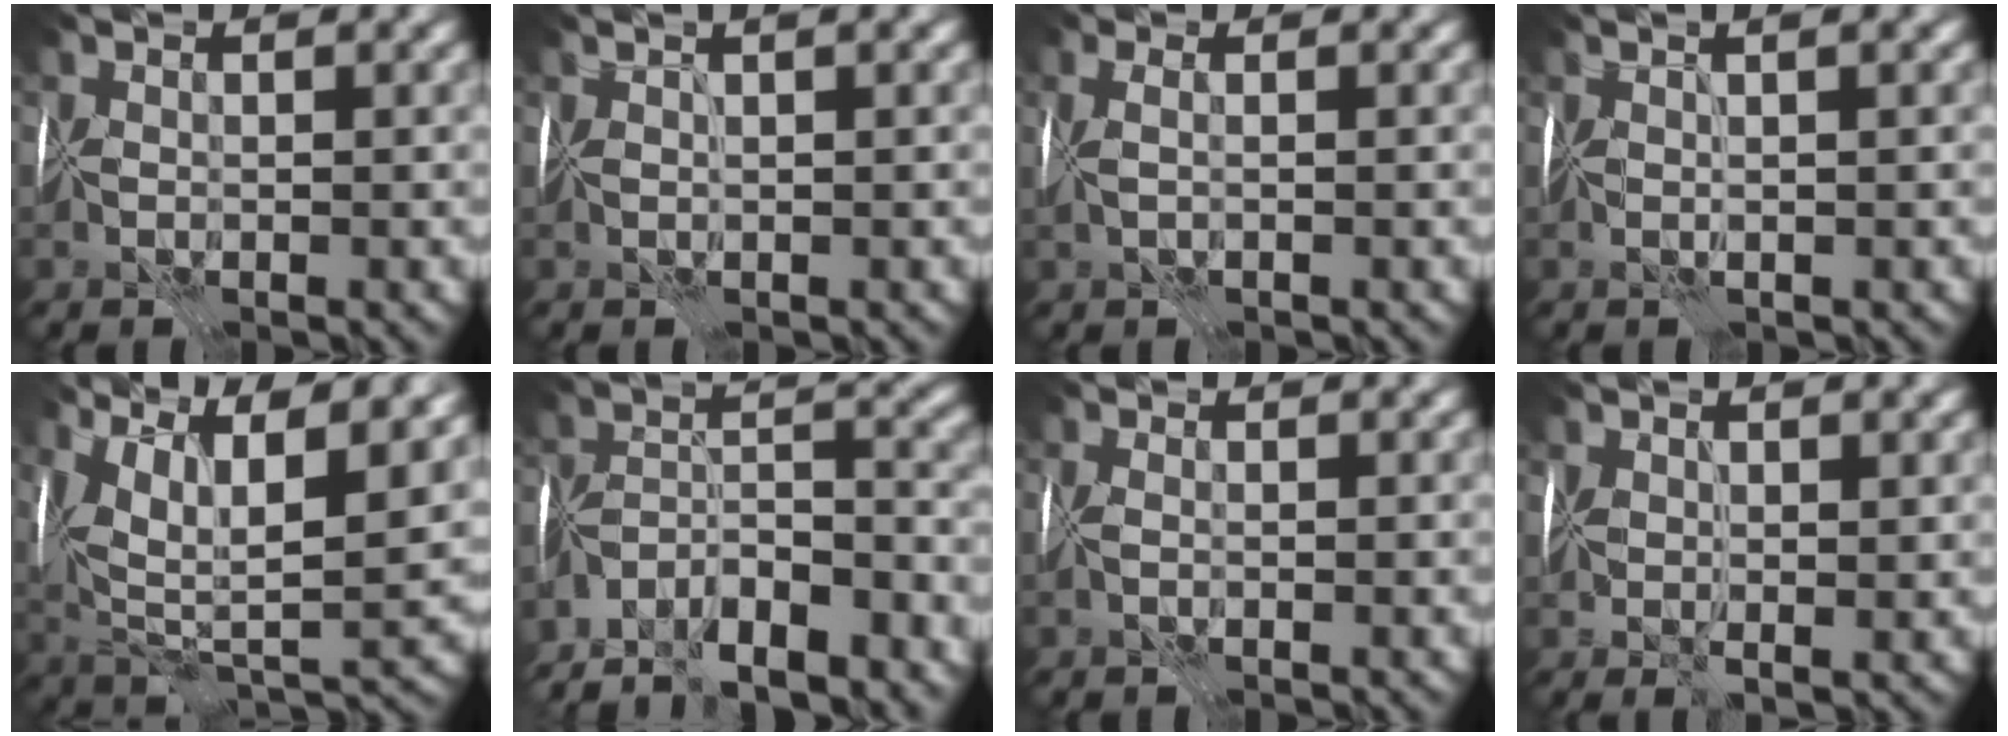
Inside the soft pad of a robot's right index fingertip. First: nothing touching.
{"total": 1.5, "force": [1.0, -0.3, 1.1], "torque": [-0.013, 0.005, 0.014]}
{"total": 1.4, "force": [0.5, 0.2, 1.3], "torque": [-0.026, 0.014, 0.007]}
{"total": 2.1, "force": [1.0, 0.1, 1.8], "torque": [-0.012, 0.010, -0.002]}
{"total": 12.2, "force": [5.3, 4.8, 9.9], "torque": [-0.164, 0.002, 0.099]}
{"total": 9.4, "force": [-8.0, 2.4, 4.3], "torque": [-0.065, 0.006, -0.137]}
{"total": 0.7, "force": [0.0, 0.3, 0.6], "torque": [-0.012, -0.002, 0.002]}
{"total": 1.9, "force": [0.5, 0.6, 1.7], "torque": [-0.033, -0.004, 0.013]}